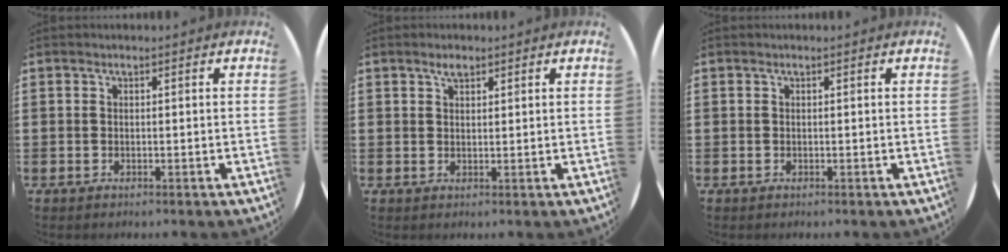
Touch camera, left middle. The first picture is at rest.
{"total": 1.5, "force": [1.2, 0.6, 0.8], "torque": [-0.008, 0.002, 0.018]}
{"total": 0.0}